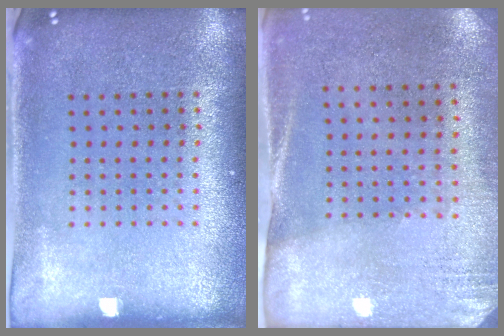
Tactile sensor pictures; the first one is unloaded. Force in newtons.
{"total": 2.6, "press": 2.3, "slide": 1.3}